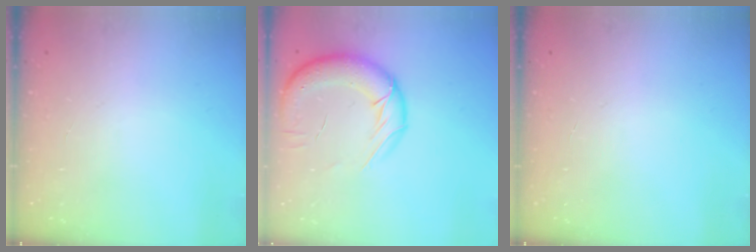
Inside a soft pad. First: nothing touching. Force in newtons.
{"total": 17.6, "press": 17.3, "slide": 3.5}
{"total": 0.0}